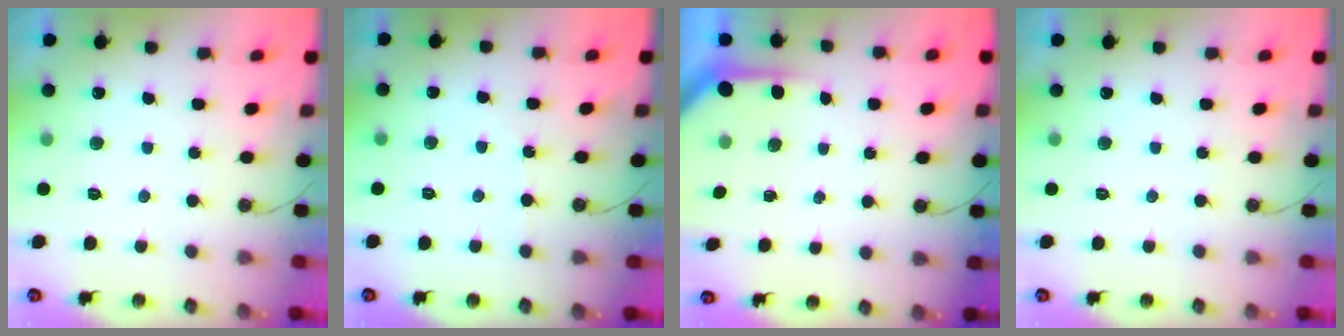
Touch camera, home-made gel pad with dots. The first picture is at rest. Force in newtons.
{"total": 2.3, "press": 2.3, "slide": 0.4}
{"total": 3.7, "press": 3.7, "slide": 0.2}
{"total": 0.0}